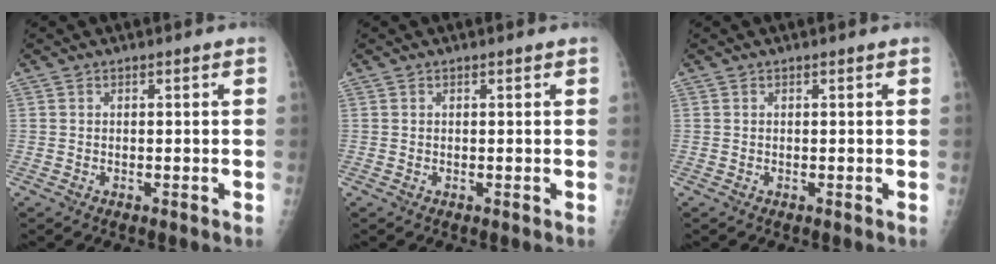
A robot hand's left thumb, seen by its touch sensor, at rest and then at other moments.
{"total": 0.0}
{"total": 0.0}